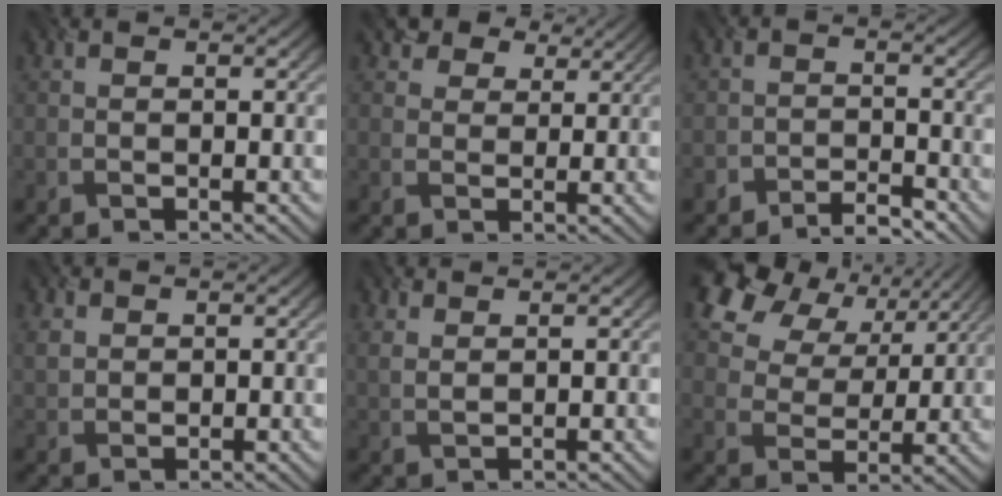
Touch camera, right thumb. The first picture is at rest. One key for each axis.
{"total": 5.8, "fx": 4.2, "fy": 3.6, "fz": 1.8, "tx": -0.055, "ty": -0.010, "tz": 0.069}
{"total": 2.8, "fx": -2.6, "fy": 1.0, "fz": 0.4, "tx": -0.001, "ty": 0.003, "tz": -0.055}
{"total": 1.9, "fx": 1.5, "fy": 1.1, "fz": 0.3, "tx": -0.019, "ty": -0.002, "tz": 0.029}
{"total": 1.9, "fx": 1.8, "fy": 0.0, "fz": 0.5, "tx": -0.025, "ty": 0.000, "tz": 0.036}
{"total": 12.8, "fx": 7.9, "fy": 8.1, "fz": 6.0, "tx": -0.159, "ty": 0.023, "tz": 0.144}